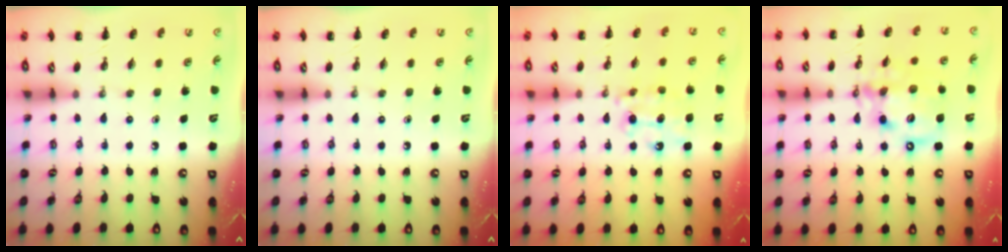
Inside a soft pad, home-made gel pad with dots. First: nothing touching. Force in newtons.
{"total": 0.0}
{"total": 8.1, "press": 8.0, "slide": 0.9}
{"total": 13.1, "press": 12.8, "slide": 3.1}